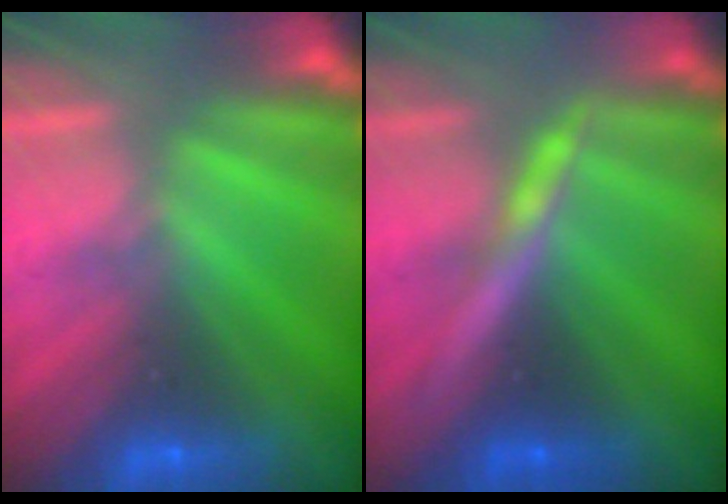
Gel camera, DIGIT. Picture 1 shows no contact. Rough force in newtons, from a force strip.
{"total": 3.0}